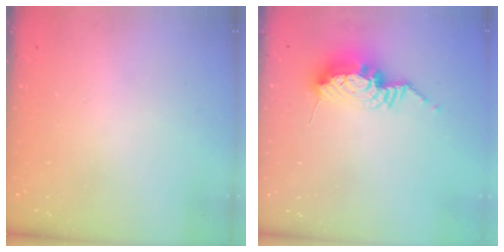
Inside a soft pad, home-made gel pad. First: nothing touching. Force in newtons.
{"total": 10.6, "press": 10.5, "slide": 0.9}